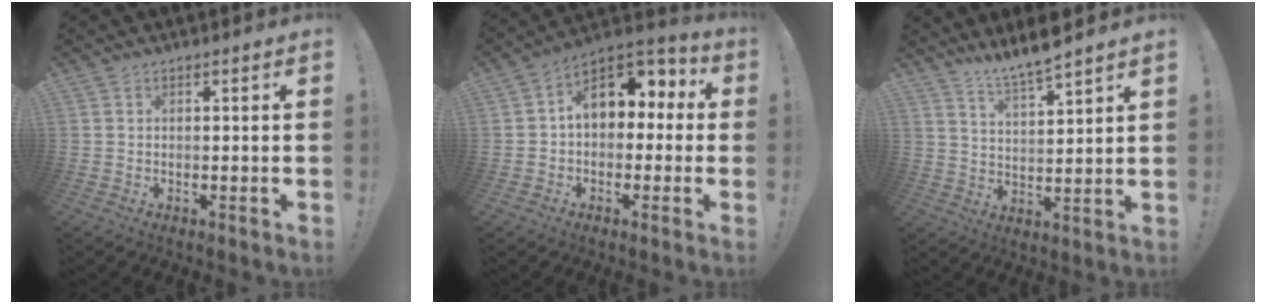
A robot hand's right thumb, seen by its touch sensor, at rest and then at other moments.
{"total": 11.4, "force": [2.9, 8.4, 7.0], "torque": [-0.095, -0.006, 0.058]}
{"total": 8.1, "force": [7.3, -0.2, 3.4], "torque": [-0.062, -0.053, 0.128]}